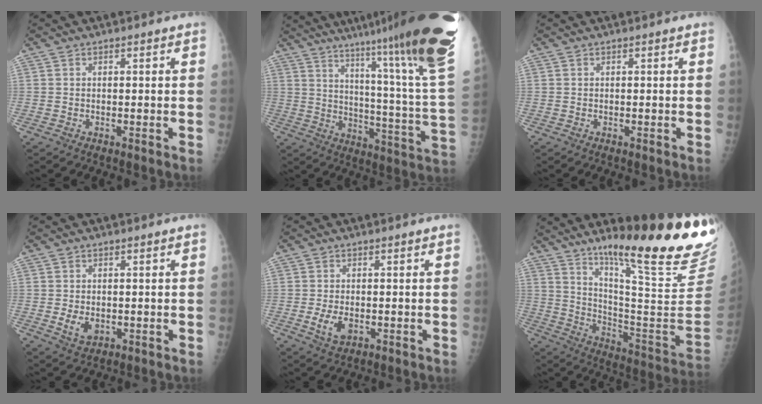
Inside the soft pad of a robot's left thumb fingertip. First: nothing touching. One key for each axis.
{"total": 32.4, "fx": 22.8, "fy": 1.7, "fz": 23.0, "tx": -0.268, "ty": -0.125, "tz": 0.316}
{"total": 0.0}
{"total": 3.5, "fx": -0.4, "fy": 2.4, "fz": 2.5, "tx": -0.041, "ty": -0.005, "tz": 0.001}
{"total": 4.2, "fx": -0.9, "fy": 2.4, "fz": 3.2, "tx": -0.064, "ty": -0.006, "tz": -0.012}
{"total": 28.4, "fx": 18.7, "fy": 3.8, "fz": 21.0, "tx": -0.271, "ty": -0.110, "tz": 0.277}